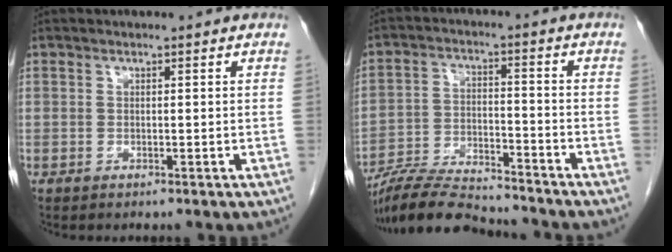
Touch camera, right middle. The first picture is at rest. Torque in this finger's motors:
{"motor_torque": [-0.38, -0.26, 0.06, 0.05]}